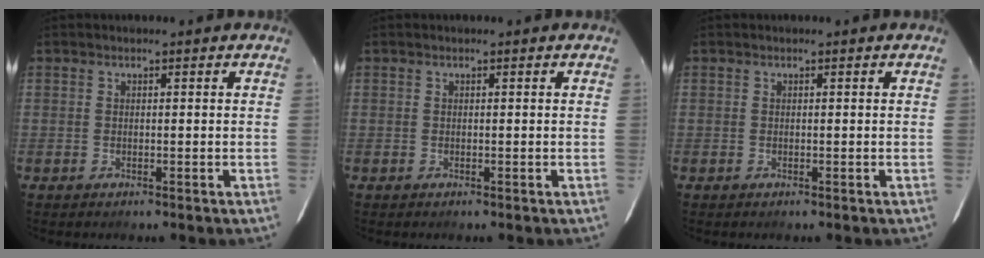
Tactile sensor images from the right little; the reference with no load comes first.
{"total": 0.0}
{"total": 0.0}